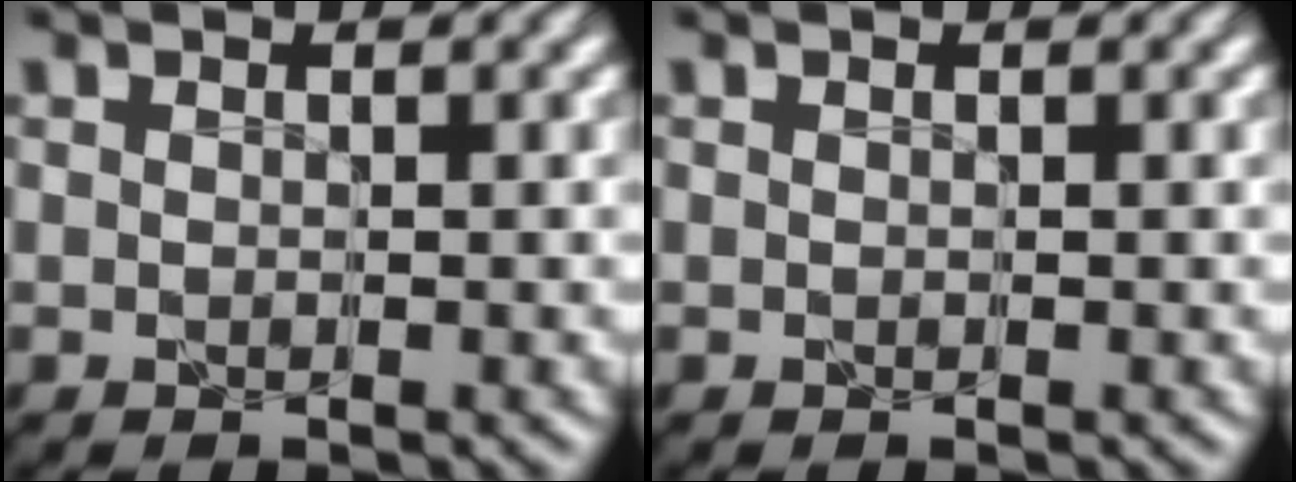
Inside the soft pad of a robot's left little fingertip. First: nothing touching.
{"total": 0.0}